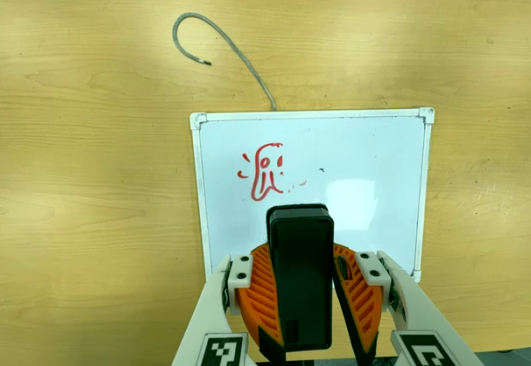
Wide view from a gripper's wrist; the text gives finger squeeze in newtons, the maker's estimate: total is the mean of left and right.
{"total": 10.0, "left": 9.8, "right": 10.1}